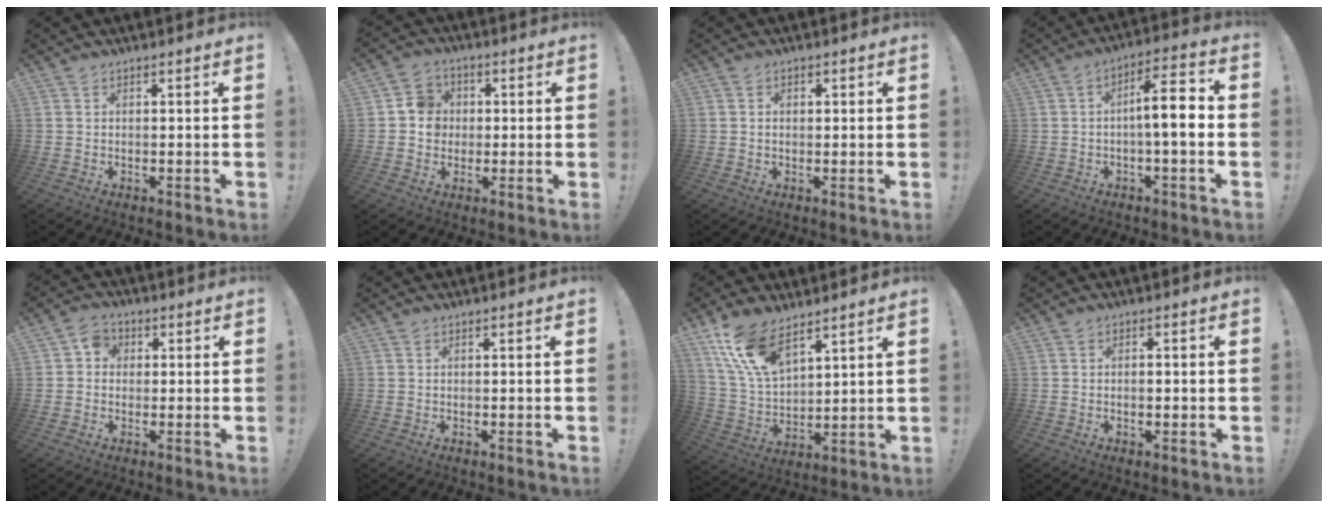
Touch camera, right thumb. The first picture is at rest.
{"total": 7.5, "force": [0.2, 7.1, 2.5], "torque": [-0.037, 0.014, 0.008]}
{"total": 1.1, "force": [-0.1, 0.8, 0.7], "torque": [-0.013, 0.004, -0.003]}
{"total": 10.8, "force": [-0.8, 2.8, 10.4], "torque": [-0.163, 0.008, -0.019]}
{"total": 4.4, "force": [0.1, 4.1, 1.7], "torque": [-0.028, 0.010, 0.003]}
{"total": 0.0}
{"total": 14.5, "force": [10.0, 6.4, 8.3], "torque": [-0.186, -0.047, 0.191]}
{"total": 1.3, "force": [-0.6, 0.3, 1.1], "torque": [-0.017, 0.003, -0.012]}